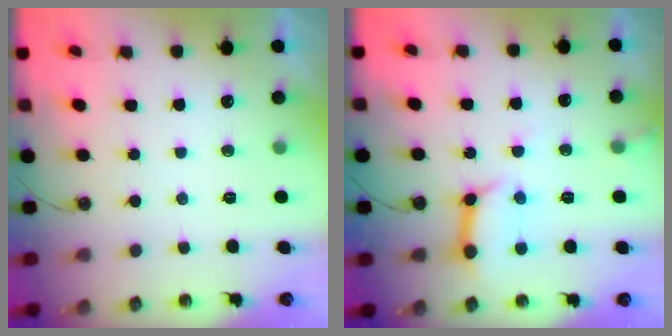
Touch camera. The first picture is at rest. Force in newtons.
{"total": 12.3, "press": 12.3, "slide": 1.3}